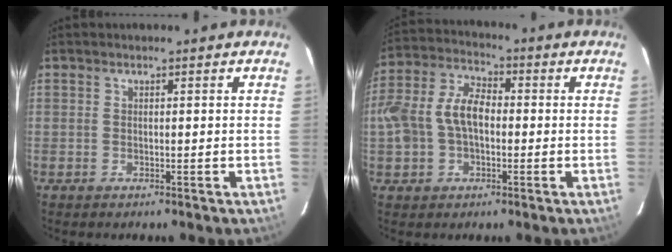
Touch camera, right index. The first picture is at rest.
{"total": 10.8, "force": [-1.0, 6.9, 8.3], "torque": [-0.178, 0.023, -0.018]}